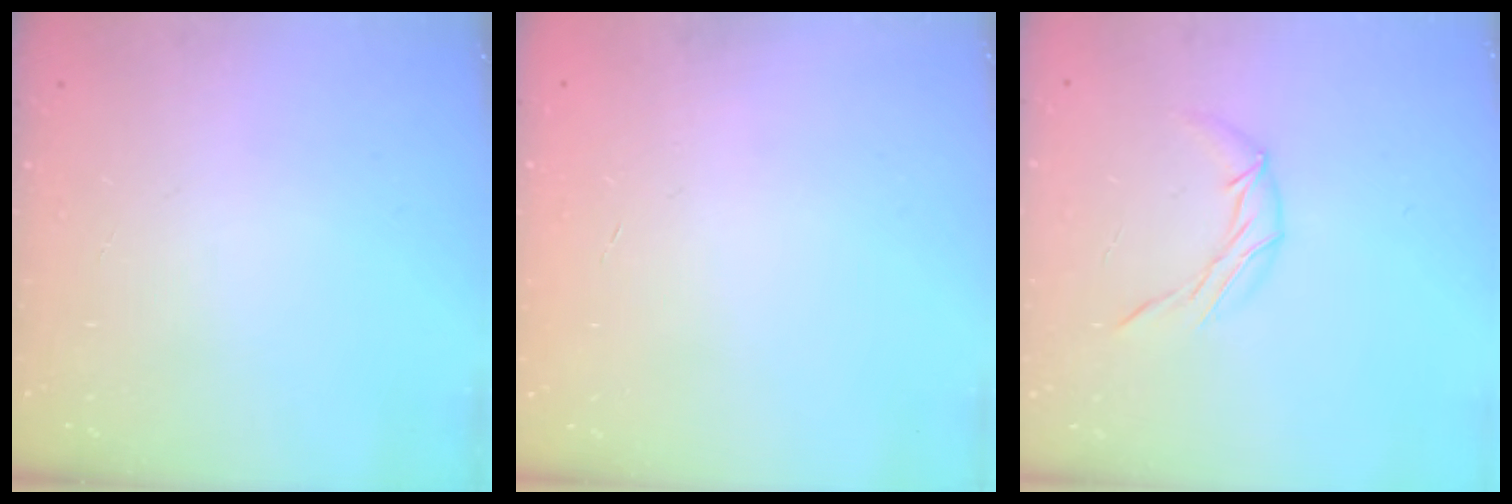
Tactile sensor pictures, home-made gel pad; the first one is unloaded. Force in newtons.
{"total": 0.0}
{"total": 7.6, "press": 7.6, "slide": 0.6}